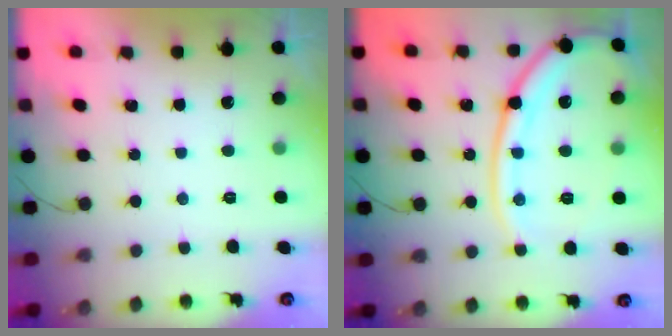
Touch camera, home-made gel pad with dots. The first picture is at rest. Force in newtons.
{"total": 17.0, "press": 17.0, "slide": 1.7}